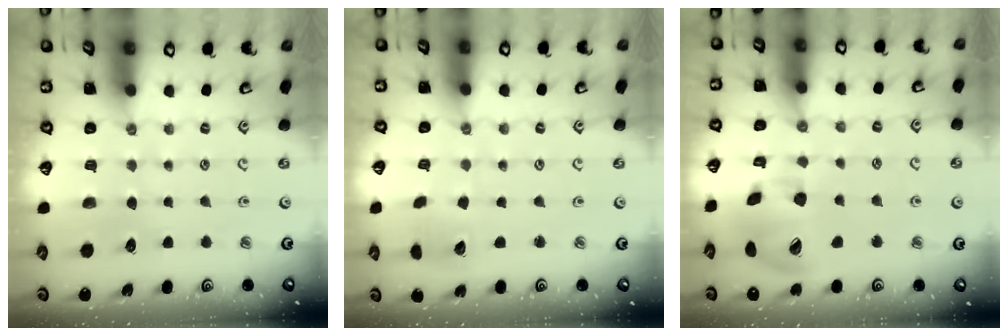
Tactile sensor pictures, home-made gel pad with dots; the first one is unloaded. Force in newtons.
{"total": 5.3, "press": 5.3, "slide": 0.5}
{"total": 14.2, "press": 14.1, "slide": 1.1}